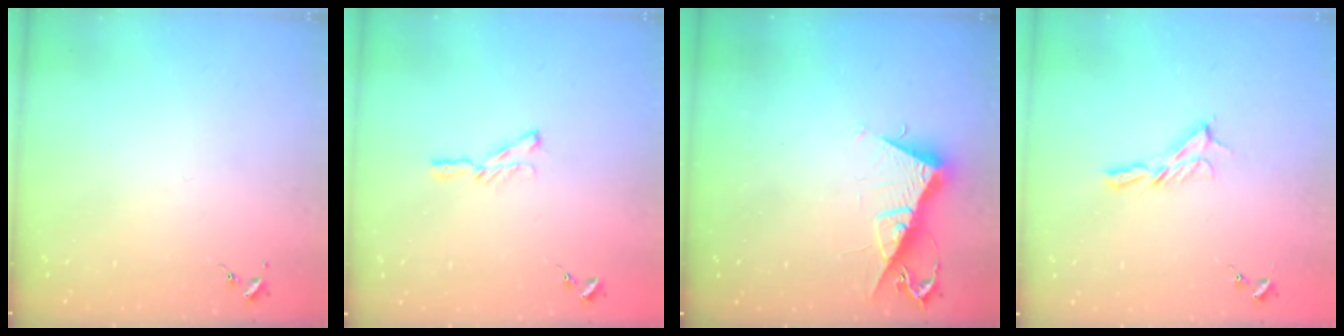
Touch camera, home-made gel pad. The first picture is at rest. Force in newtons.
{"total": 5.8, "press": 5.7, "slide": 0.6}
{"total": 10.2, "press": 10.2, "slide": 0.7}
{"total": 7.1, "press": 7.1, "slide": 0.2}